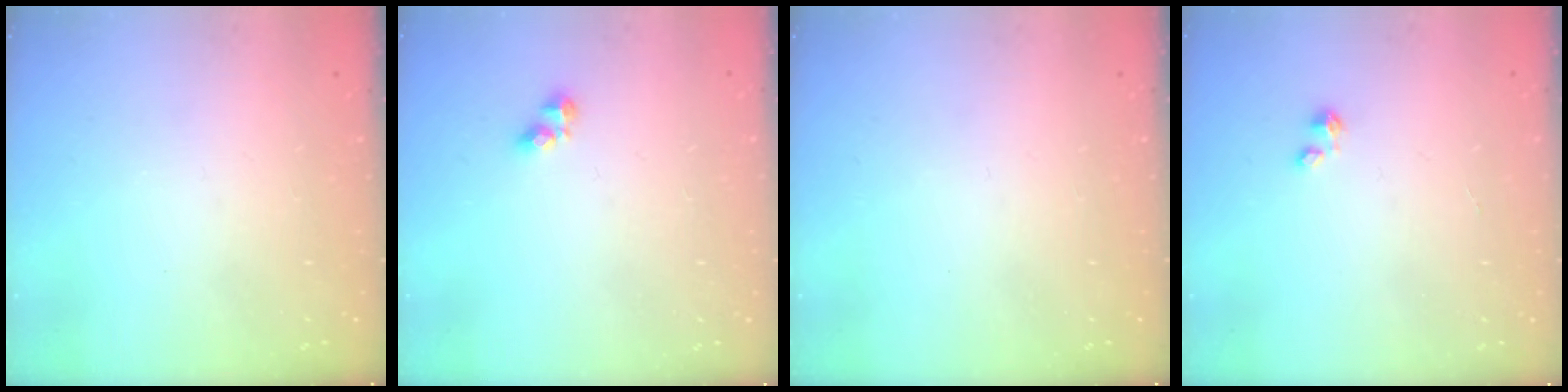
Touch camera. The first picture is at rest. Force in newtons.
{"total": 3.8, "press": 3.8, "slide": 0.5}
{"total": 0.0}
{"total": 0.0}